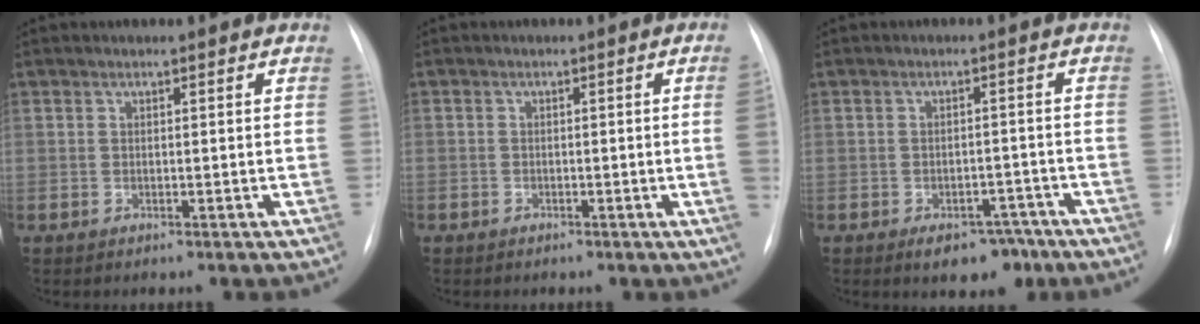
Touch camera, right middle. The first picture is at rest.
{"total": 2.3, "force": [-0.6, -0.5, 2.2], "torque": [-0.031, 0.003, -0.010]}
{"total": 5.8, "force": [-4.0, 3.2, 2.8], "torque": [-0.029, 0.012, -0.049]}